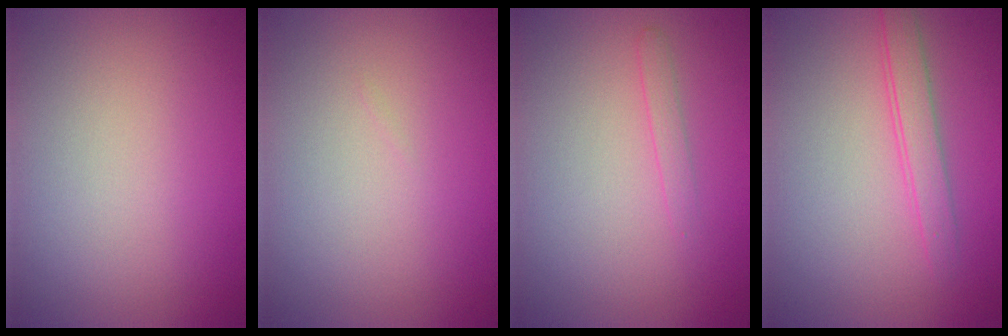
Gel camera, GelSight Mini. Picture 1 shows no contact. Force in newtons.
{"total": 0.0}
{"total": 0.8, "press": 0.8, "slide": 0.0}
{"total": 2.0, "press": 2.0, "slide": 0.2}